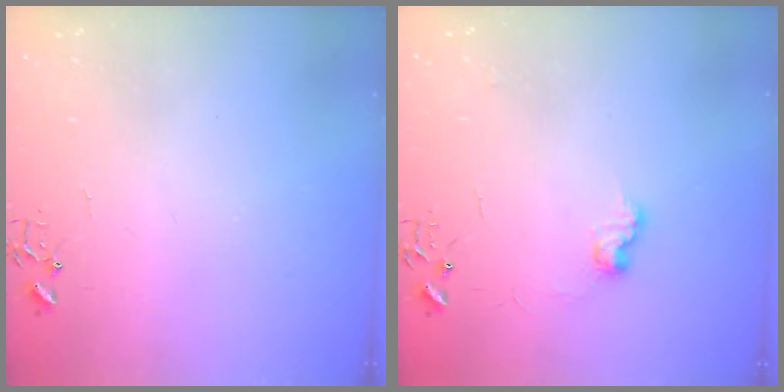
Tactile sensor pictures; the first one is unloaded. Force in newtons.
{"total": 7.6, "press": 7.5, "slide": 0.4}